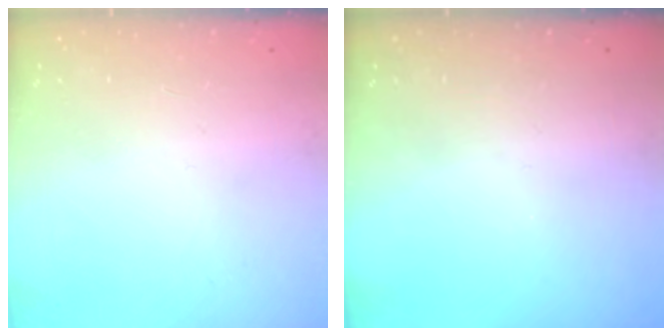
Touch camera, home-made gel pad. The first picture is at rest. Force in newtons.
{"total": 0.0}